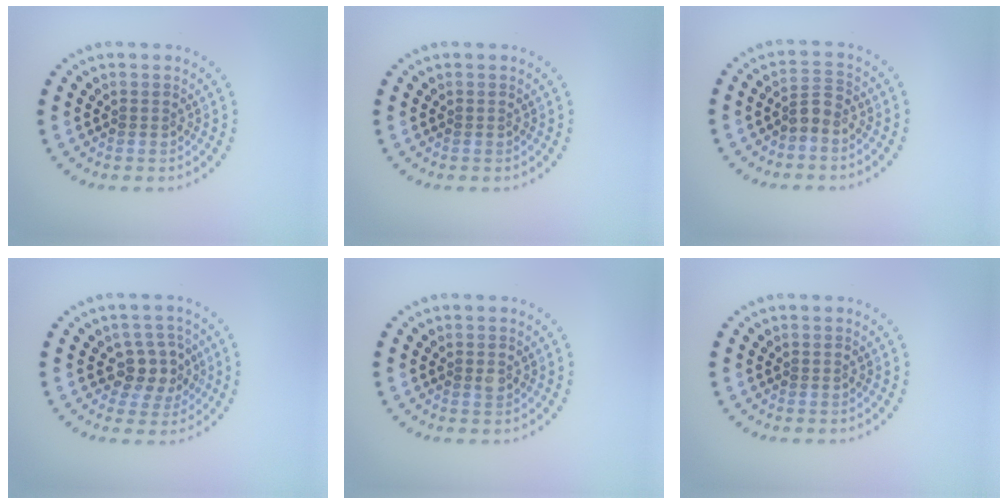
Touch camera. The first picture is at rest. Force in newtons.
{"total": 0.0}
{"total": 1.8, "press": 1.4, "slide": 1.1}
{"total": 3.2, "press": 2.9, "slide": 1.2}
{"total": 0.5, "press": 0.5, "slide": 0.3}
{"total": 0.0}